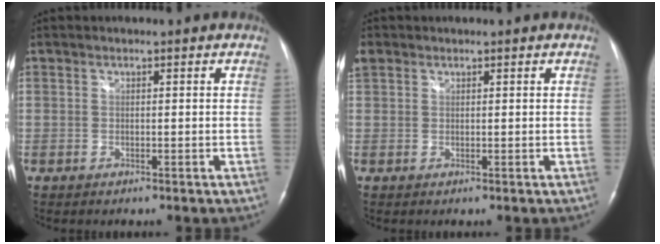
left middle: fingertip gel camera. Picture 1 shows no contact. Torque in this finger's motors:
{"motor_torque": [0.13, -0.13, 0.55, 0.09]}